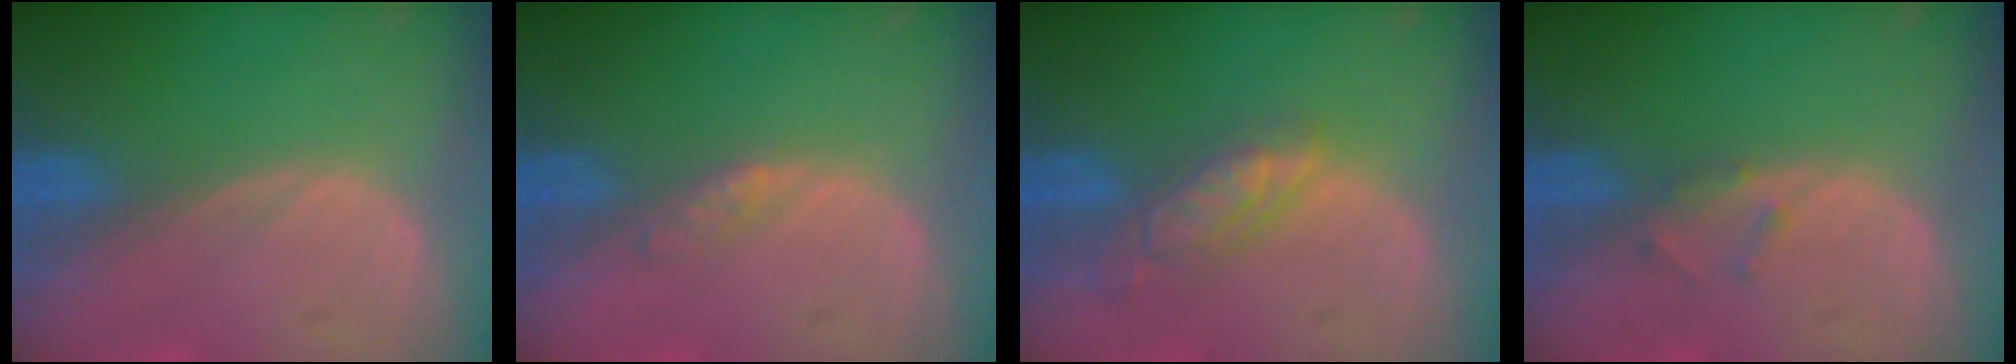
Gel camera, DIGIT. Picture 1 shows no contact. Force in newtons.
{"total": 1.4, "press": 1.4, "slide": 0.1}
{"total": 5.7, "press": 5.0, "slide": 2.7}
{"total": 1.3, "press": 1.3, "slide": 0.4}